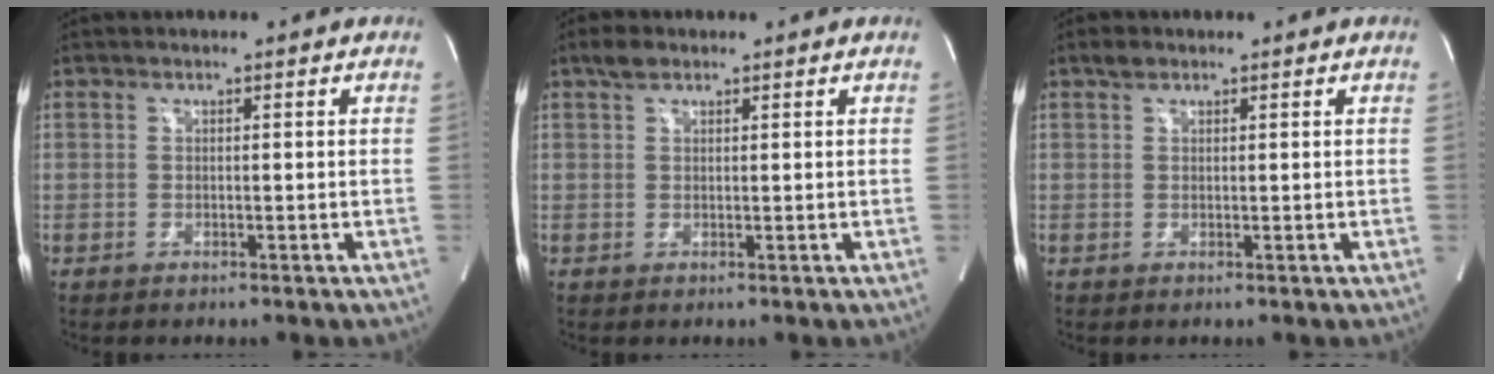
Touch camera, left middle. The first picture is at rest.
{"total": 2.0, "force": [1.4, 0.9, 0.9], "torque": [-0.025, 0.011, 0.027]}
{"total": 1.2, "force": [0.9, 0.6, 0.5], "torque": [-0.013, 0.008, 0.017]}